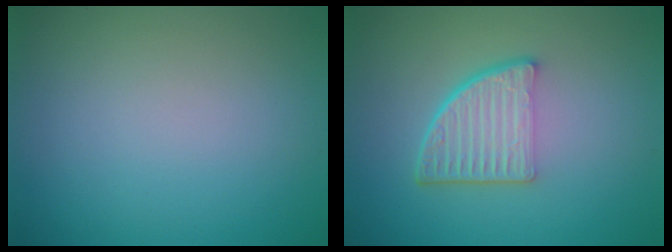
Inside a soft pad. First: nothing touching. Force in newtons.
{"total": 5.0, "press": 3.4, "slide": 3.6}